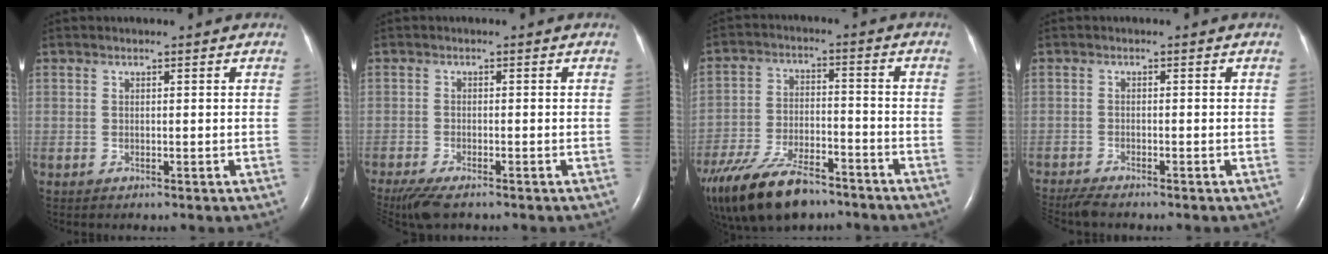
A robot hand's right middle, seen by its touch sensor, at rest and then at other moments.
{"total": 6.7, "force": [-5.3, 1.4, 3.9], "torque": [-0.074, -0.017, -0.090]}
{"total": 18.2, "force": [-13.5, 6.7, 10.1], "torque": [-0.228, -0.021, -0.236]}
{"total": 4.6, "force": [-4.2, 0.0, 1.8], "torque": [-0.035, -0.019, -0.075]}